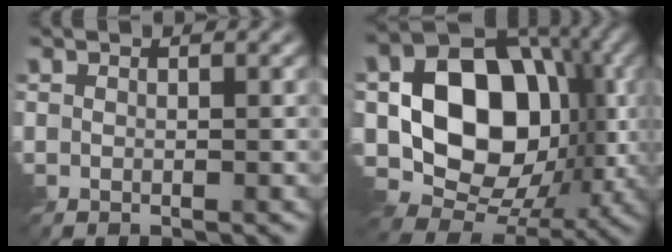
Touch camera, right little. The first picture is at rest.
{"total": 15.3, "force": [-0.1, 11.7, 9.9], "torque": [-0.144, -0.005, -0.001]}